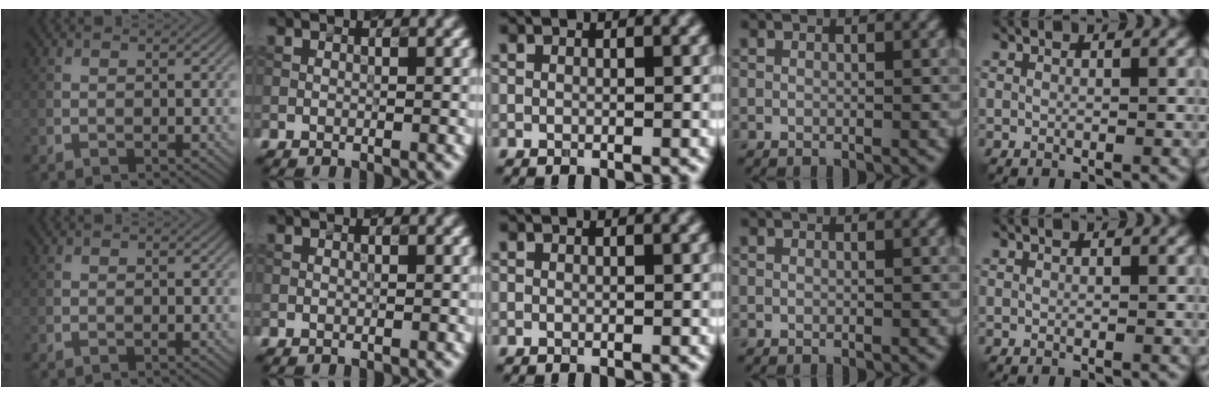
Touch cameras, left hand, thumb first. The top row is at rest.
{}